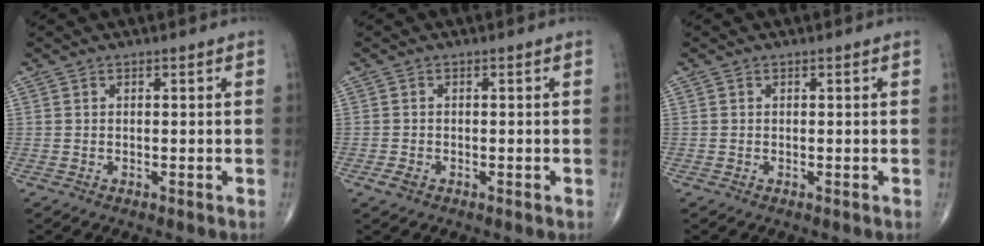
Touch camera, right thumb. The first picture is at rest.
{"total": 1.5, "force": [-0.8, 0.9, 0.9], "torque": [-0.019, 0.001, -0.015]}
{"total": 0.0}